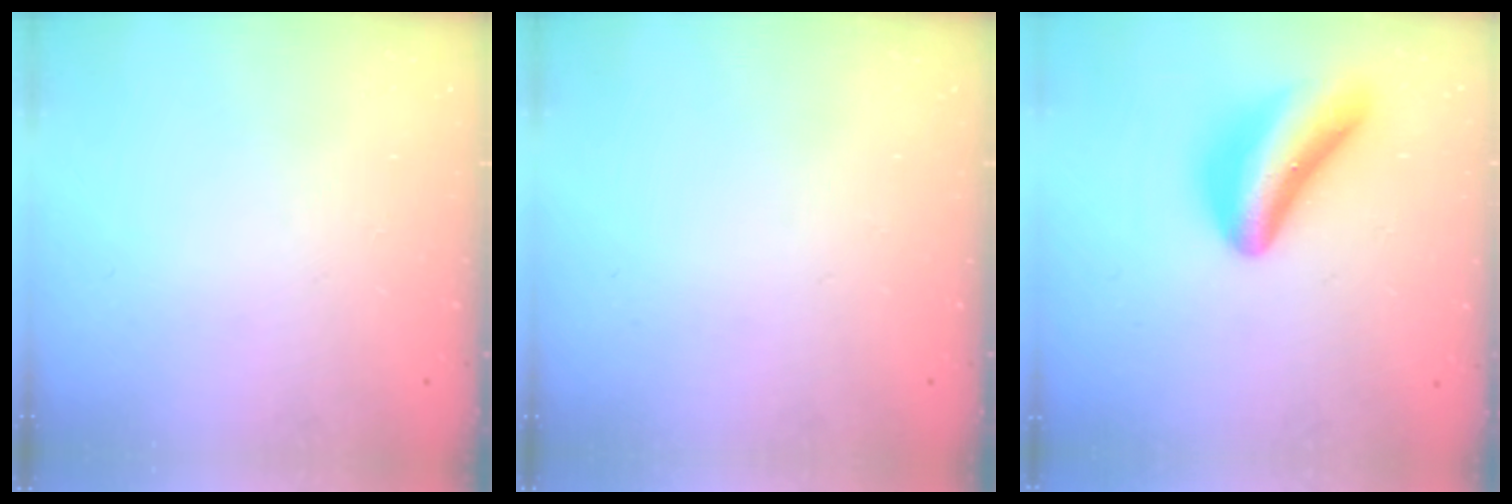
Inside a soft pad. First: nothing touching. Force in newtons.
{"total": 0.0}
{"total": 16.3, "press": 16.3, "slide": 0.2}